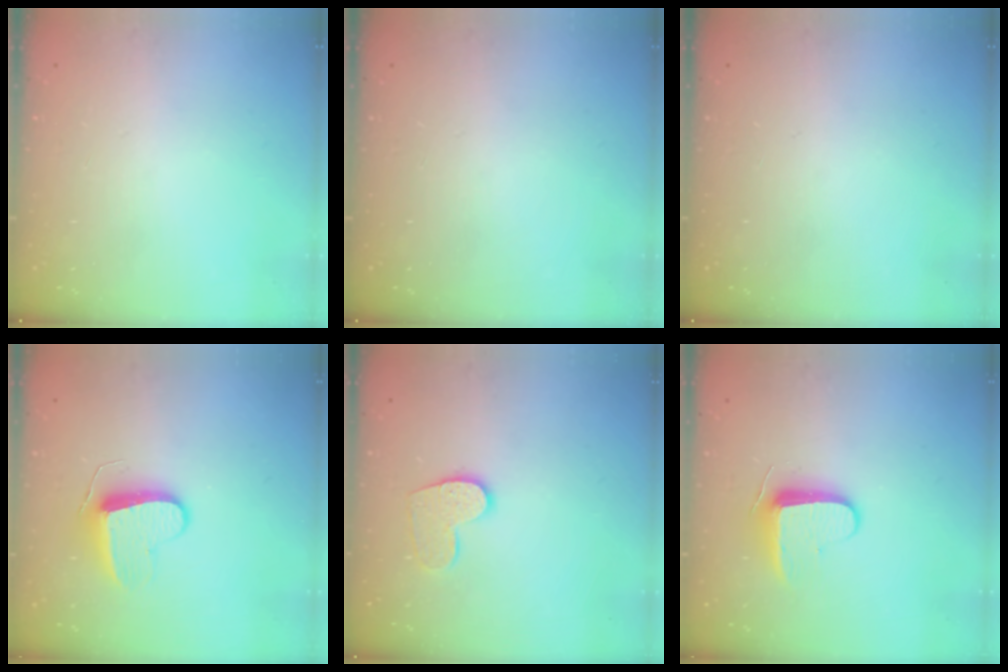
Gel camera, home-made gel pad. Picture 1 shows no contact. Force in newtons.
{"total": 0.0}
{"total": 0.0}
{"total": 9.2, "press": 9.2, "slide": 0.4}
{"total": 9.9, "press": 9.9, "slide": 0.7}
{"total": 8.7, "press": 8.6, "slide": 0.9}